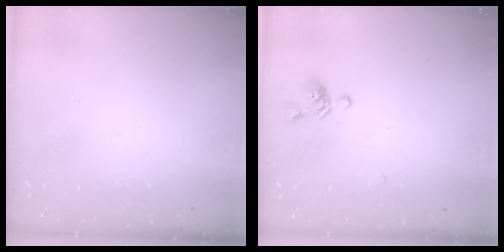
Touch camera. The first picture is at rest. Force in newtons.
{"total": 1.6, "press": 1.3, "slide": 0.9}